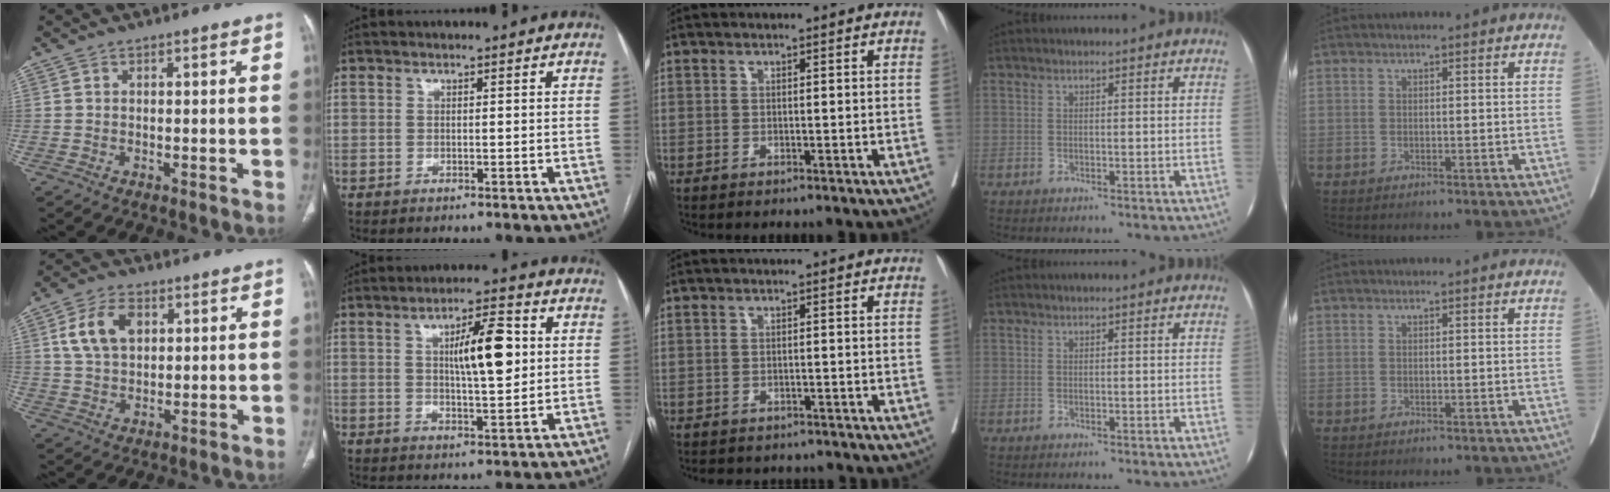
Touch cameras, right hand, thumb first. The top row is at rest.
{"thumb": {"total": 9.1, "force": [2.9, 5.9, 6.3], "torque": [-0.112, 0.000, 0.056]}, "index": {"total": 9.1, "force": [1.9, 2.0, 8.7], "torque": [-0.142, 0.010, 0.033]}, "middle": {"total": 5.7, "force": [-5.2, 2.0, 1.0], "torque": [-0.009, 0.002, -0.061]}}